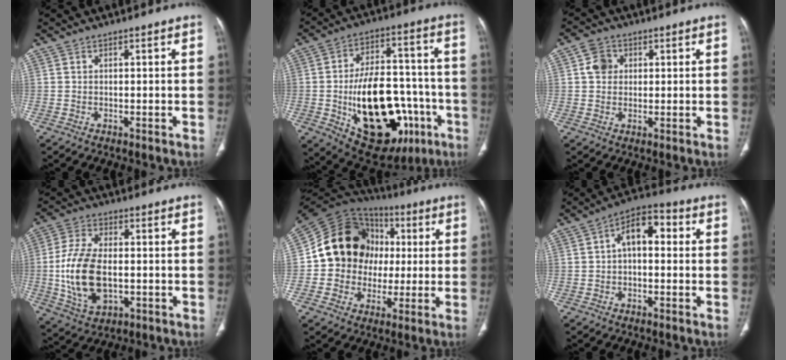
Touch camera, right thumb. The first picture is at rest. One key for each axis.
{"total": 27.7, "fx": -8.1, "fy": 15.3, "fz": 21.7, "tx": -0.319, "ty": 0.025, "tz": -0.099}
{"total": 4.4, "fx": 1.1, "fy": 3.7, "fz": 2.1, "tx": -0.024, "ty": 0.002, "tz": 0.018}
{"total": 14.4, "fx": -1.4, "fy": 8.2, "fz": 11.8, "tx": -0.236, "ty": 0.002, "tz": -0.018}
{"total": 18.6, "fx": 1.4, "fy": 16.0, "fz": 9.4, "tx": -0.122, "ty": 0.032, "tz": 0.025}
{"total": 8.3, "fx": 1.0, "fy": 4.7, "fz": 6.8, "tx": -0.091, "ty": 0.031, "tz": 0.005}